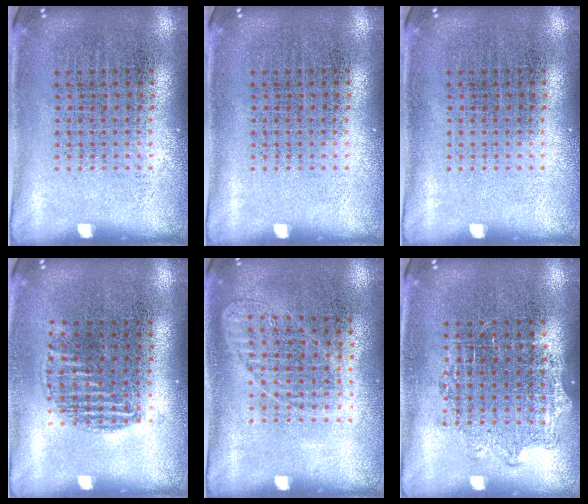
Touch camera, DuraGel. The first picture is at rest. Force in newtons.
{"total": 0.0}
{"total": 0.0}
{"total": 0.9, "press": 0.8, "slide": 0.4}
{"total": 0.9, "press": 0.9, "slide": 0.1}
{"total": 0.9, "press": 0.8, "slide": 0.4}